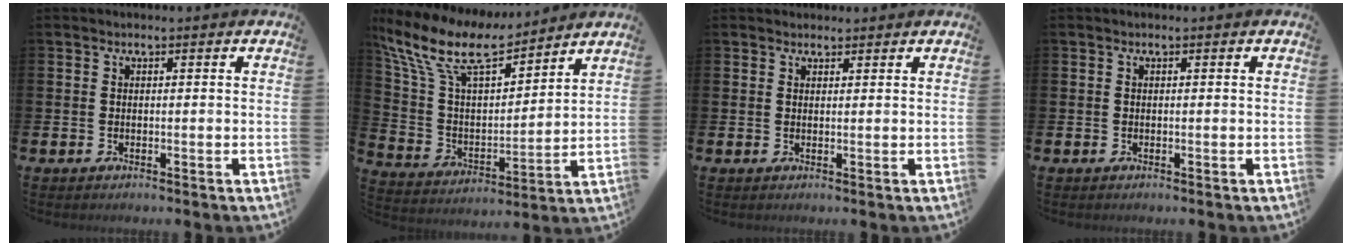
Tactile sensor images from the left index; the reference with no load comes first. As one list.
[{"total": 11.6, "force": [9.8, 3.3, 5.3], "torque": [-0.150, -0.055, 0.173]}, {"total": 1.5, "force": [1.3, 0.6, 0.0], "torque": [0.015, -0.002, 0.022]}, {"total": 0.0}]